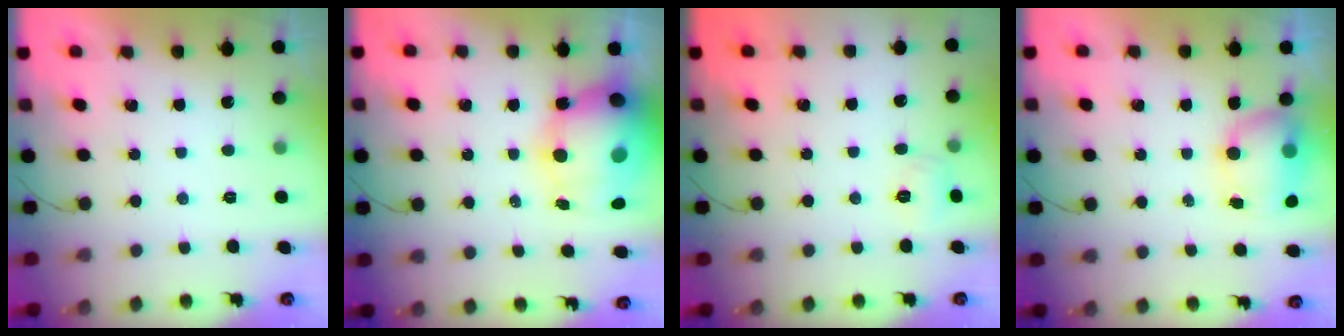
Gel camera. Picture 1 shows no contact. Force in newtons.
{"total": 17.1, "press": 16.6, "slide": 4.3}
{"total": 5.8, "press": 5.6, "slide": 1.6}
{"total": 8.0, "press": 7.9, "slide": 1.3}